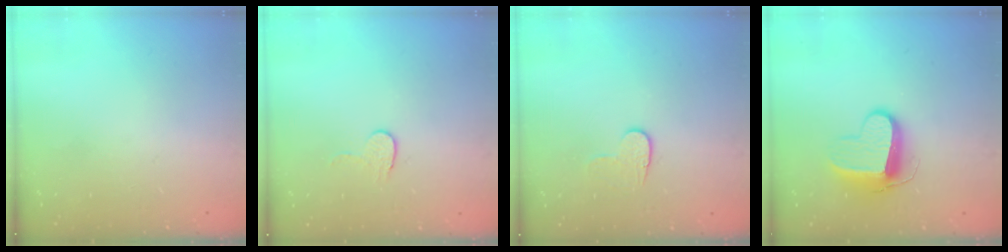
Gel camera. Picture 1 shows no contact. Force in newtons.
{"total": 6.2, "press": 6.2, "slide": 0.5}
{"total": 6.8, "press": 6.8, "slide": 0.6}
{"total": 10.5, "press": 10.5, "slide": 0.8}